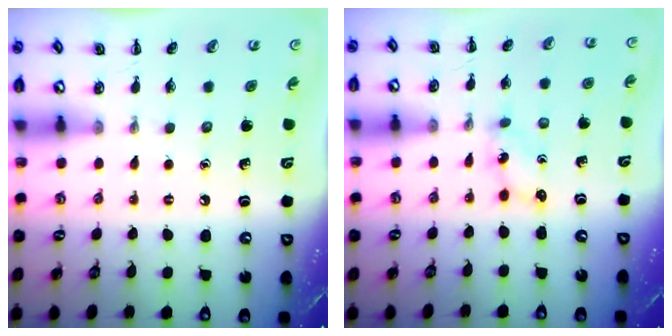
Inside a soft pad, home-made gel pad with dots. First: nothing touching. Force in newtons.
{"total": 3.0, "press": 2.9, "slide": 0.9}